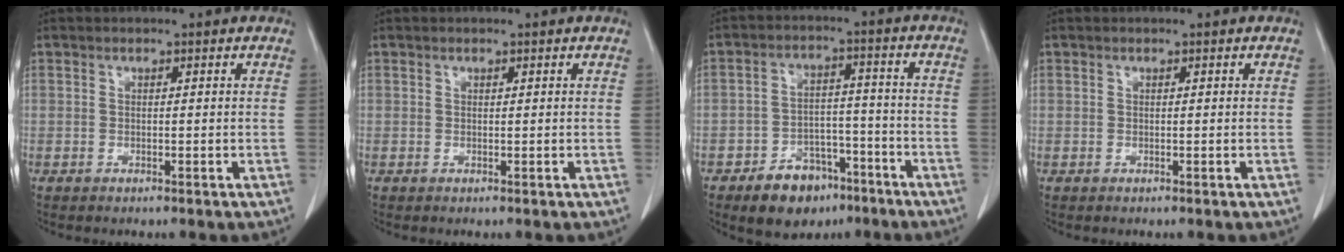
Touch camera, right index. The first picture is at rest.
{"total": 0.0}
{"total": 8.8, "force": [-5.8, 5.3, 4.1], "torque": [-0.066, 0.018, -0.086]}
{"total": 0.0}